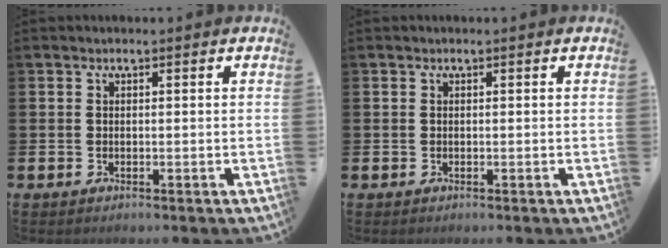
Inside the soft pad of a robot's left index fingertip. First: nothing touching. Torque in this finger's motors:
{"motor_torque": [0.00, 0.00, 0.00, 0.00]}